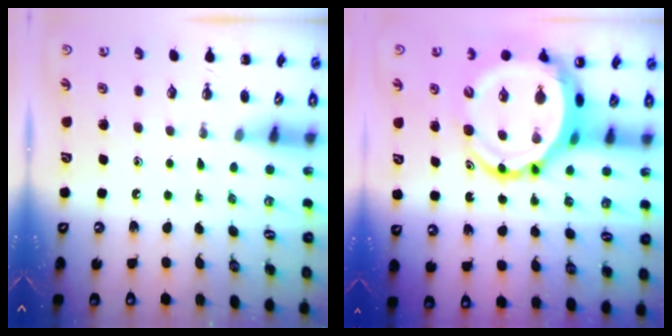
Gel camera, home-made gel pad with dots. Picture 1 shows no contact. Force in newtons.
{"total": 10.8, "press": 10.4, "slide": 2.9}